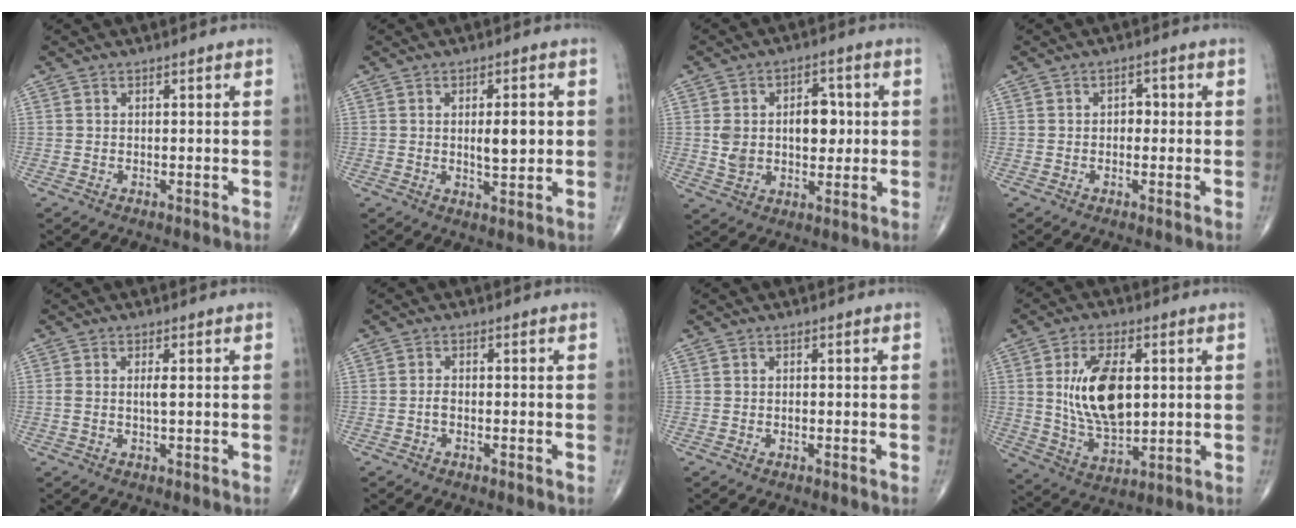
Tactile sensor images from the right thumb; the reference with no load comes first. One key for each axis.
{"total": 6.1, "fx": 0.5, "fy": 2.3, "fz": 5.6, "tx": -0.078, "ty": -0.007, "tz": 0.010}
{"total": 10.9, "fx": 1.0, "fy": 7.2, "fz": 8.1, "tx": -0.102, "ty": 0.010, "tz": 0.024}
{"total": 2.2, "fx": 0.0, "fy": 1.6, "fz": 1.6, "tx": -0.004, "ty": 0.009, "tz": -0.006}
{"total": 1.9, "fx": 0.2, "fy": 0.3, "fz": 1.8, "tx": -0.041, "ty": -0.001, "tz": 0.004}
{"total": 1.3, "fx": -0.6, "fy": 0.5, "fz": 1.0, "tx": -0.021, "ty": 0.004, "tz": -0.013}
{"total": 0.6, "fx": -0.2, "fy": 0.3, "fz": 0.5, "tx": -0.008, "ty": 0.001, "tz": -0.005}
{"total": 14.8, "fx": 2.2, "fy": 7.8, "fz": 12.4, "tx": -0.209, "ty": -0.012, "tz": 0.048}